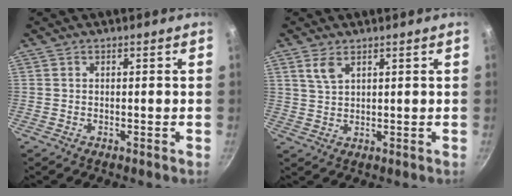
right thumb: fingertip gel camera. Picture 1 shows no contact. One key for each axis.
{"total": 3.6, "fx": 2.1, "fy": 1.8, "fz": 2.4, "tx": -0.044, "ty": -0.009, "tz": 0.046}